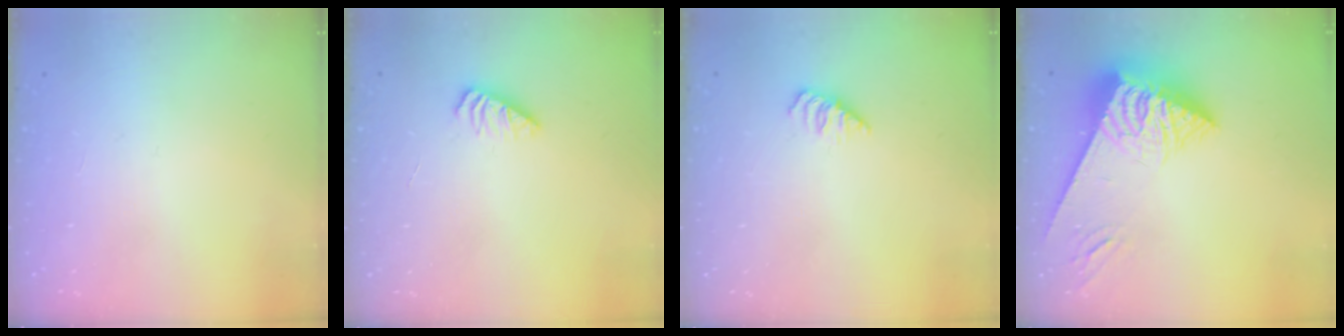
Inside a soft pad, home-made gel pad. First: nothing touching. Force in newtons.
{"total": 2.8, "press": 2.7, "slide": 0.3}
{"total": 1.7, "press": 1.7, "slide": 0.3}
{"total": 6.7, "press": 6.6, "slide": 1.5}